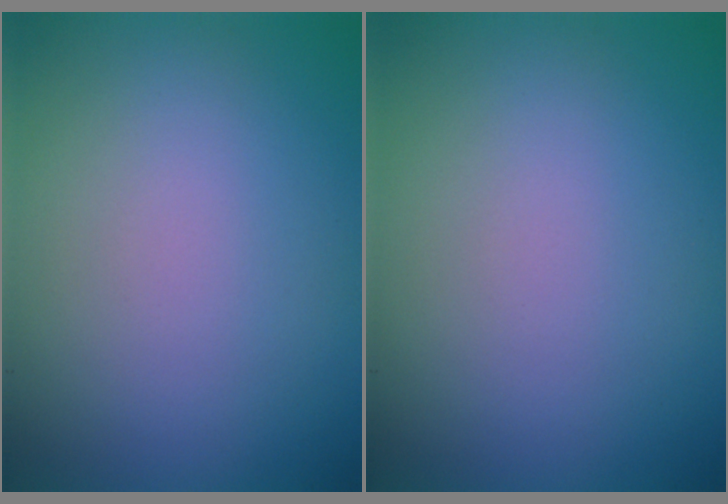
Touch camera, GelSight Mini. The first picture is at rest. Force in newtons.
{"total": 0.0}